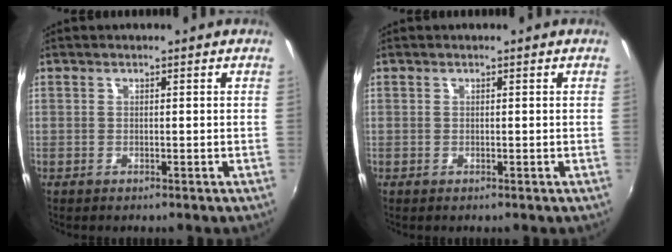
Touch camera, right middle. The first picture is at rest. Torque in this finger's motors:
{"motor_torque": [-0.04, -0.02, 0.00, 0.00]}